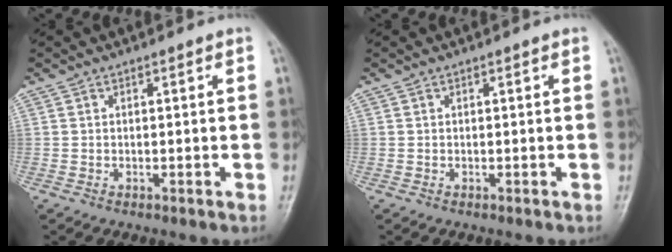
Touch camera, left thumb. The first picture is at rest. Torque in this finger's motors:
{"motor_torque": [0.00, 0.00, 0.00, 0.00, 0.00]}